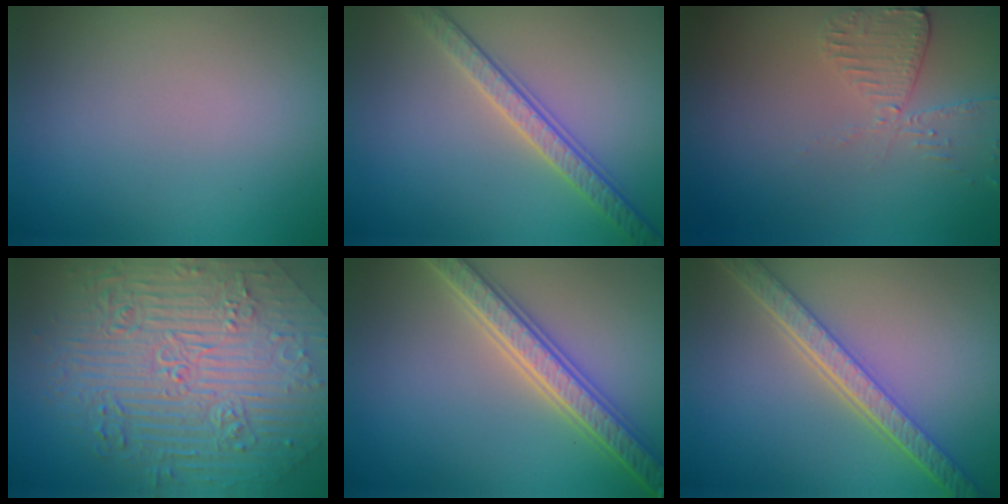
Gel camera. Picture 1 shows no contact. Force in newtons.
{"total": 3.6, "press": 3.3, "slide": 1.4}
{"total": 2.7, "press": 2.4, "slide": 1.2}
{"total": 11.1, "press": 7.5, "slide": 8.1}
{"total": 4.8, "press": 4.7, "slide": 1.1}
{"total": 5.3, "press": 4.2, "slide": 3.3}